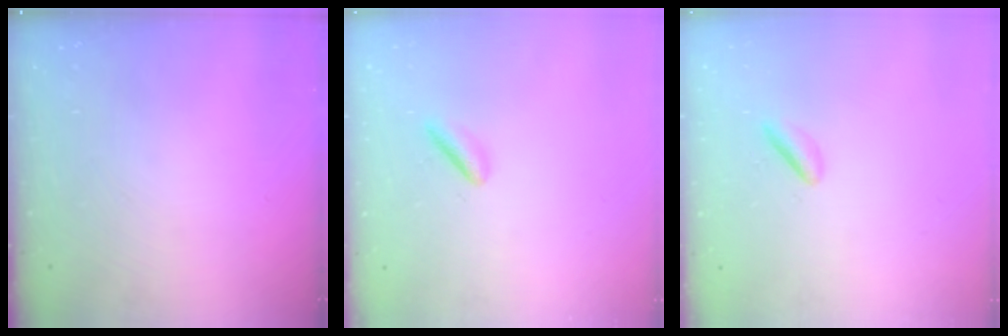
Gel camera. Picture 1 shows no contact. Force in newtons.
{"total": 3.7, "press": 3.5, "slide": 1.1}
{"total": 3.0, "press": 2.7, "slide": 1.2}